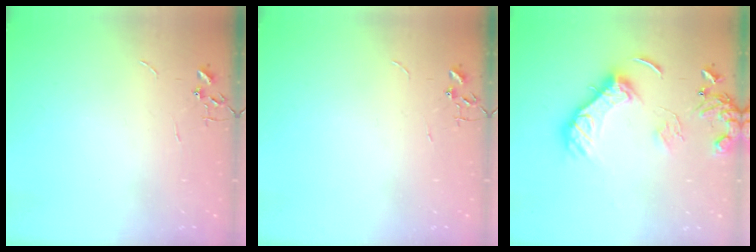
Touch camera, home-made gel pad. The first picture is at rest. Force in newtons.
{"total": 0.0}
{"total": 15.8, "press": 15.7, "slide": 1.5}